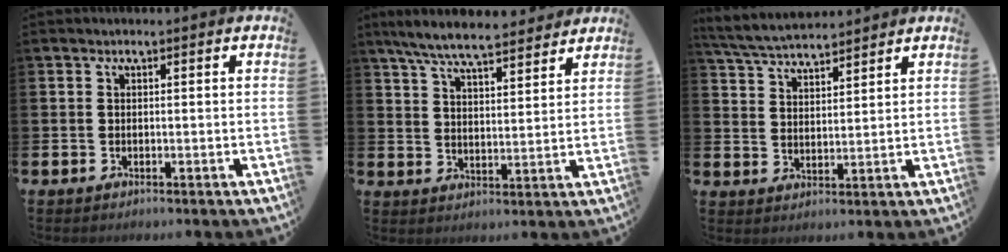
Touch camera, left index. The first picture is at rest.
{"total": 7.7, "force": [7.2, 1.1, 2.5], "torque": [-0.073, -0.033, 0.130]}
{"total": 5.2, "force": [5.0, 0.7, 0.9], "torque": [-0.044, -0.023, 0.092]}